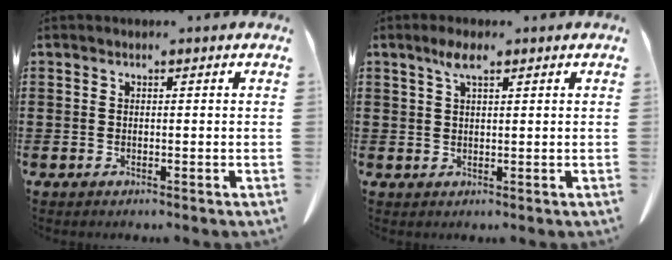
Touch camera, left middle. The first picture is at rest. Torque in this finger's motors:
{"motor_torque": [-0.59, 0.42, -0.86, -0.21]}